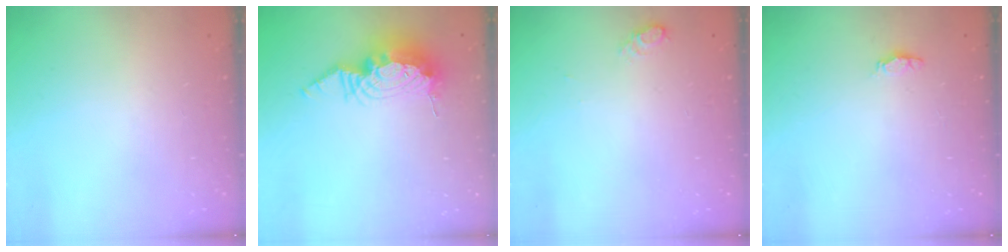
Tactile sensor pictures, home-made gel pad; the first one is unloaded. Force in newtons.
{"total": 14.1, "press": 14.1, "slide": 1.2}
{"total": 5.7, "press": 5.4, "slide": 1.9}
{"total": 3.3, "press": 3.2, "slide": 0.6}